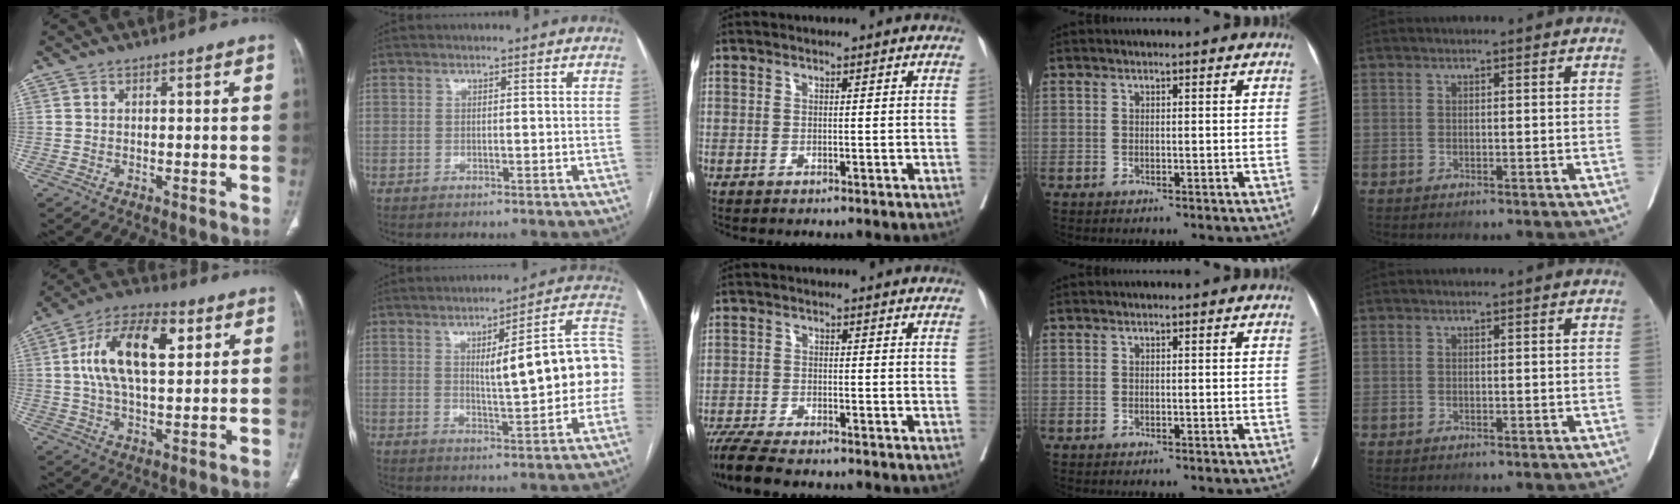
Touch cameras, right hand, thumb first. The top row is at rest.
{"thumb": {"total": 16.5, "force": [4.3, 8.2, 13.7], "torque": [-0.233, 0.010, 0.073]}, "index": {"total": 14.3, "force": [0.5, 2.5, 14.0], "torque": [-0.179, 0.034, 0.009]}, "middle": {"total": 8.6, "force": [-7.3, 1.4, 4.3], "torque": [-0.072, -0.021, -0.122]}}